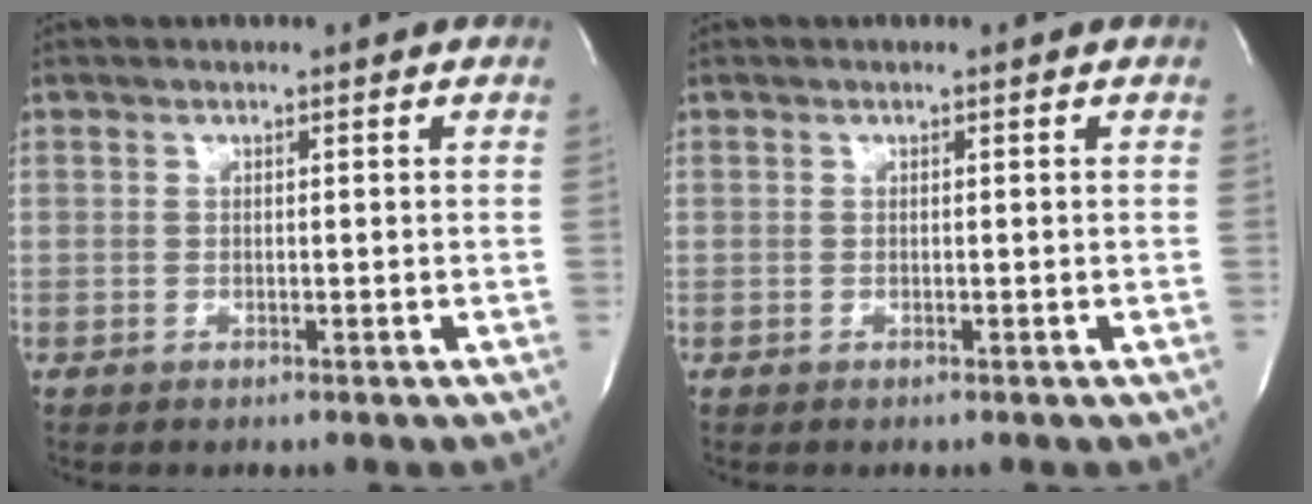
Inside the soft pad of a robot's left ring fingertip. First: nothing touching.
{"total": 0.0}